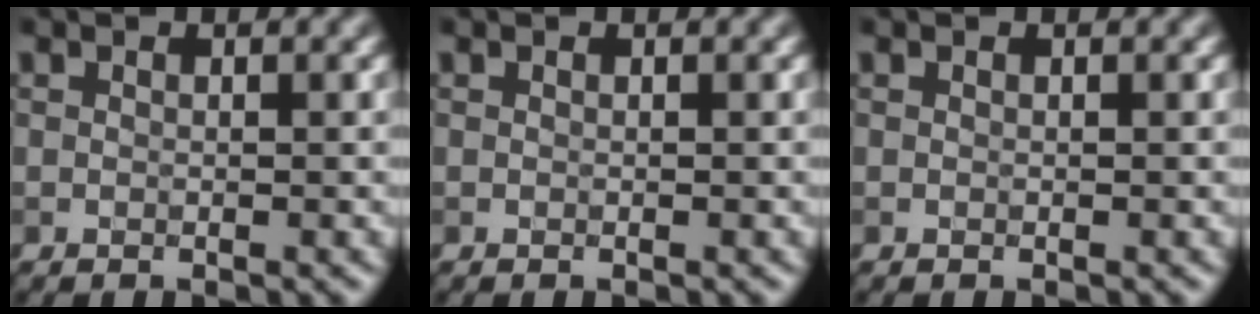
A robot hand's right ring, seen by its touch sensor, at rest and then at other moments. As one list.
[{"total": 0.0}, {"total": 0.0}]